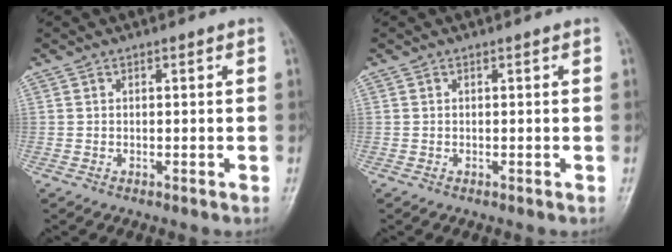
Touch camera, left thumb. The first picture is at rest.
{"total": 0.0}